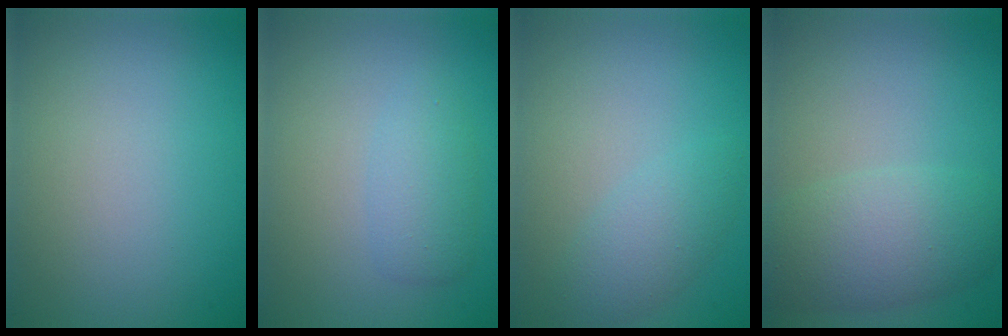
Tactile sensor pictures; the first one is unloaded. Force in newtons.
{"total": 2.3, "press": 2.2, "slide": 0.2}
{"total": 2.5, "press": 2.5, "slide": 0.1}
{"total": 5.1, "press": 5.1, "slide": 0.2}